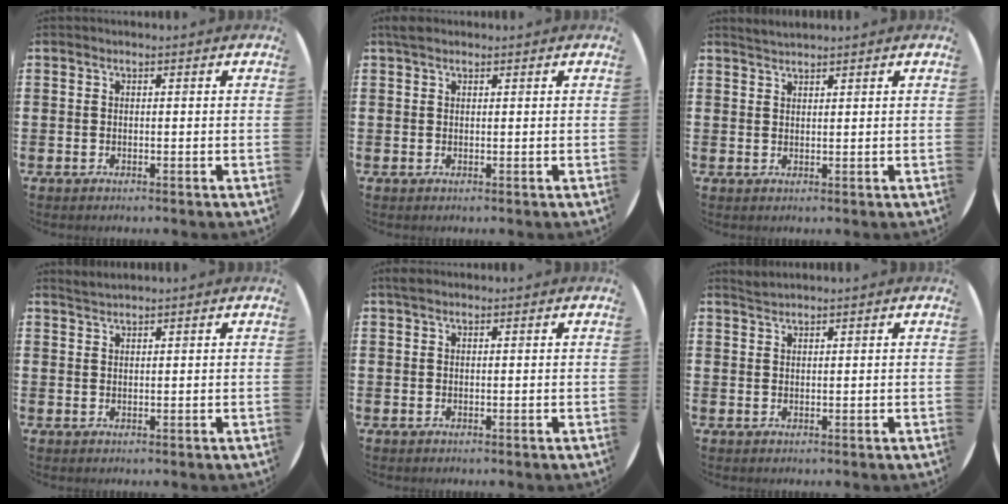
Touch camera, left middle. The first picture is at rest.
{"total": 1.3, "force": [1.0, 0.6, 0.5], "torque": [-0.004, 0.001, 0.017]}
{"total": 1.5, "force": [1.5, 0.0, 0.1], "torque": [-0.003, 0.001, 0.028]}
{"total": 1.2, "force": [1.2, -0.1, 0.1], "torque": [-0.003, 0.000, 0.024]}
{"total": 0.9, "force": [0.7, 0.5, 0.3], "torque": [0.000, 0.001, 0.011]}
{"total": 1.1, "force": [1.1, 0.0, 0.0], "torque": [-0.002, 0.001, 0.022]}